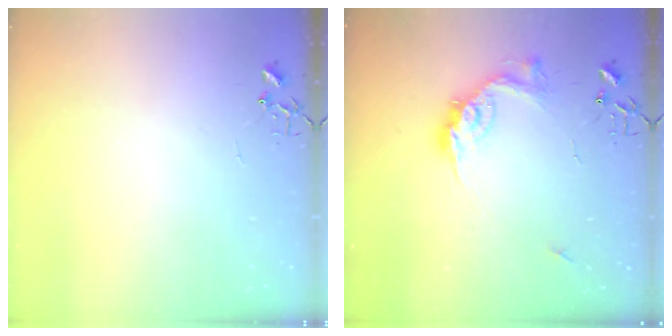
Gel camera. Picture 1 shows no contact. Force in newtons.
{"total": 14.2, "press": 14.2, "slide": 1.3}